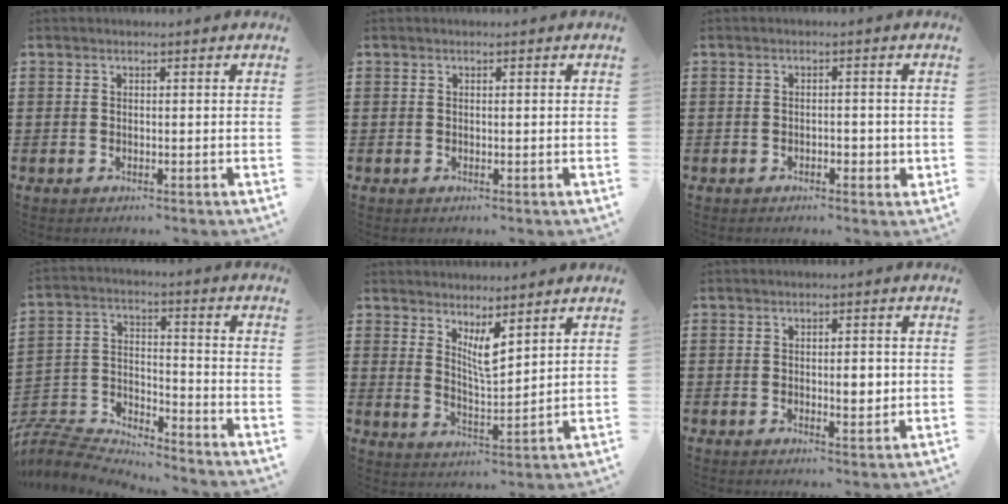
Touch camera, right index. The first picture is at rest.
{"total": 0.0}
{"total": 1.8, "force": [-0.9, 0.8, 1.4], "torque": [-0.025, 0.002, -0.019]}
{"total": 6.3, "force": [-6.2, 0.9, 0.3], "torque": [-0.030, -0.005, -0.133]}
{"total": 5.1, "force": [3.5, 1.1, 3.5], "torque": [-0.069, -0.012, 0.060]}
{"total": 3.0, "force": [0.0, 1.2, 2.8], "torque": [-0.036, -0.005, -0.005]}